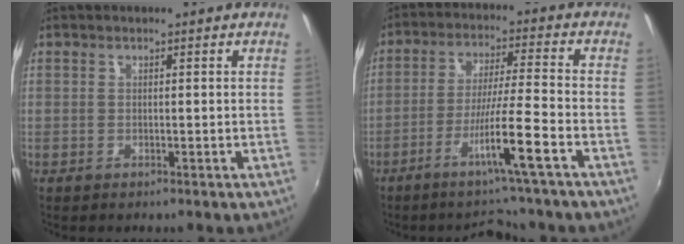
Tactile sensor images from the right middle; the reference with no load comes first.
{"total": 10.6, "force": [-7.0, -0.7, 8.0], "torque": [-0.145, -0.014, -0.121]}